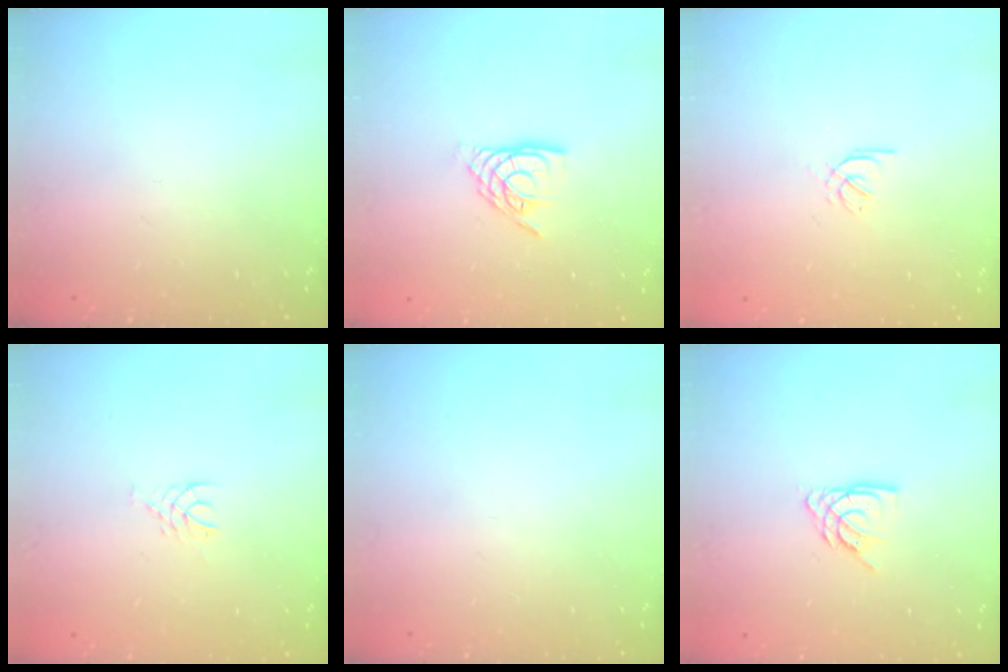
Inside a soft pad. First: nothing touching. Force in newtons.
{"total": 9.6, "press": 9.5, "slide": 0.9}
{"total": 2.0, "press": 1.9, "slide": 0.6}
{"total": 2.5, "press": 2.5, "slide": 0.2}
{"total": 0.0}
{"total": 7.1, "press": 7.0, "slide": 0.6}